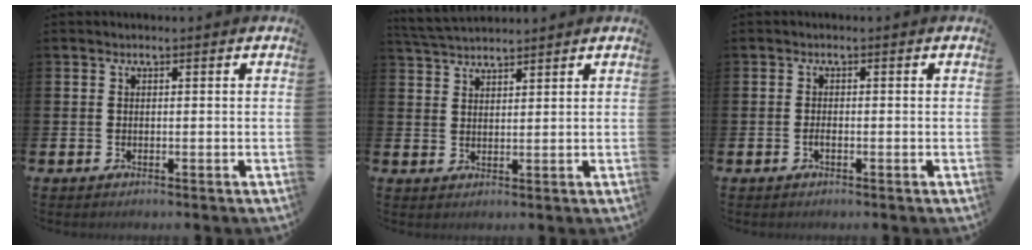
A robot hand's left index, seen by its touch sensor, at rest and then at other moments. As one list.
[{"total": 3.7, "force": [3.7, 0.5, 0.5], "torque": [-0.021, -0.012, 0.069]}, {"total": 0.7, "force": [-0.4, 0.2, 0.5], "torque": [-0.012, -0.002, -0.007]}]